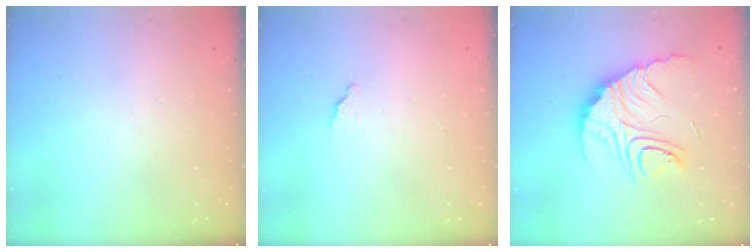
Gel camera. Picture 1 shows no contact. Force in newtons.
{"total": 1.7, "press": 1.7, "slide": 0.1}
{"total": 15.5, "press": 15.4, "slide": 1.4}